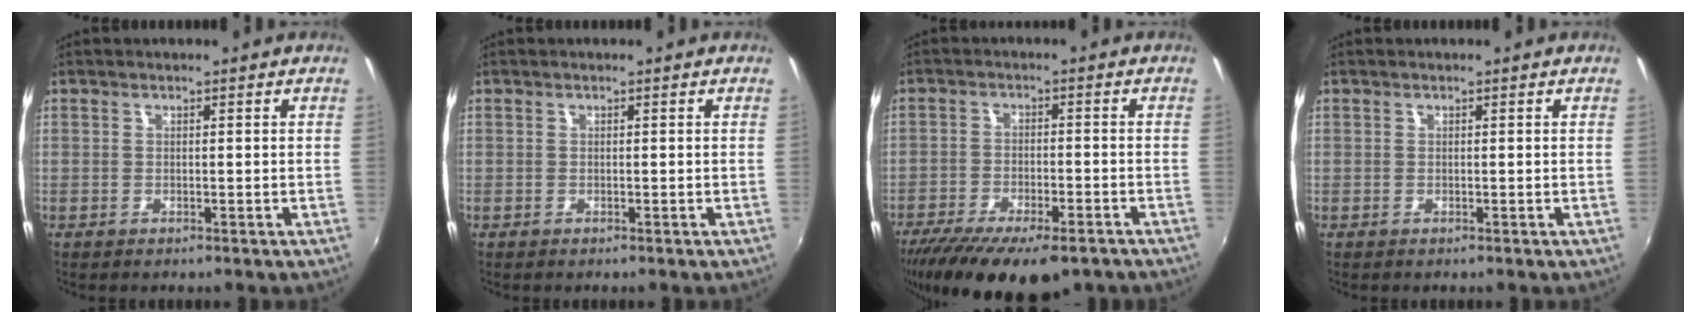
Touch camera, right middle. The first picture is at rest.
{"total": 0.0}
{"total": 17.5, "force": [-13.0, 5.3, 10.4], "torque": [-0.208, -0.057, -0.199]}
{"total": 0.0}